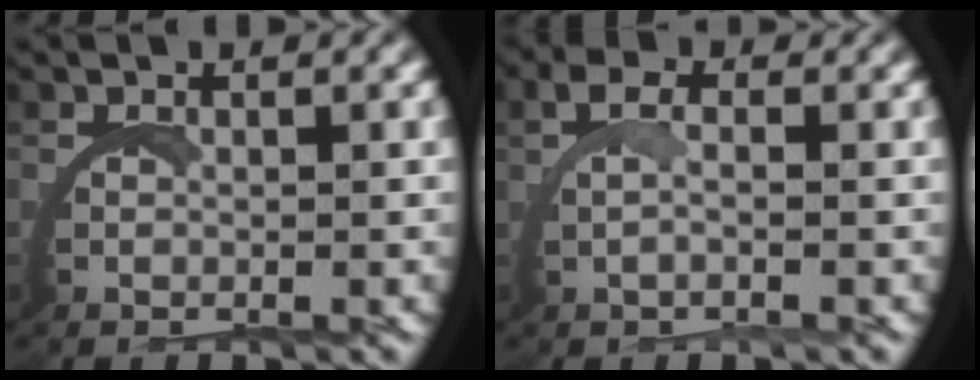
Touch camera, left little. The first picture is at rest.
{"total": 1.7, "force": [0.3, 0.0, 1.7], "torque": [-0.043, 0.004, 0.008]}